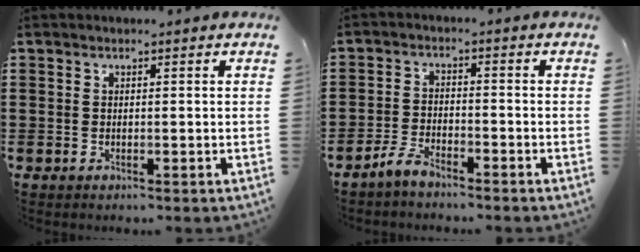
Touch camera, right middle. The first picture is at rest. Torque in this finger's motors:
{"motor_torque": [0.89, -0.53, 0.05, 0.04]}